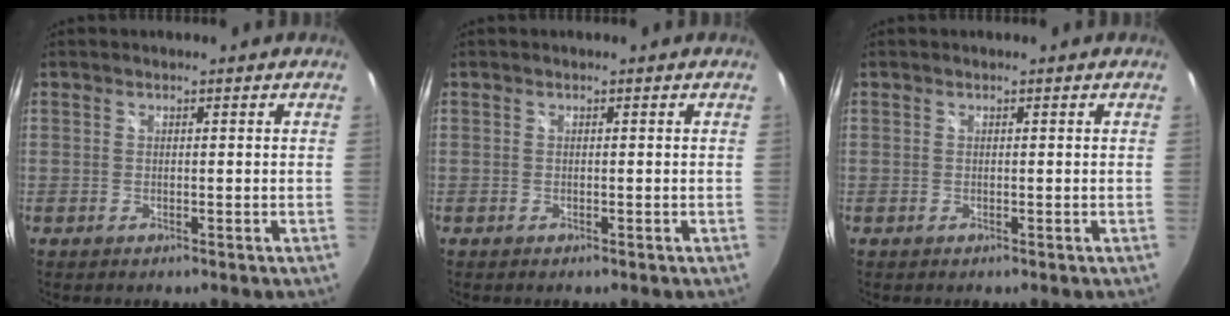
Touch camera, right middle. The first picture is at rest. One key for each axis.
{"total": 0.0}
{"total": 0.0}